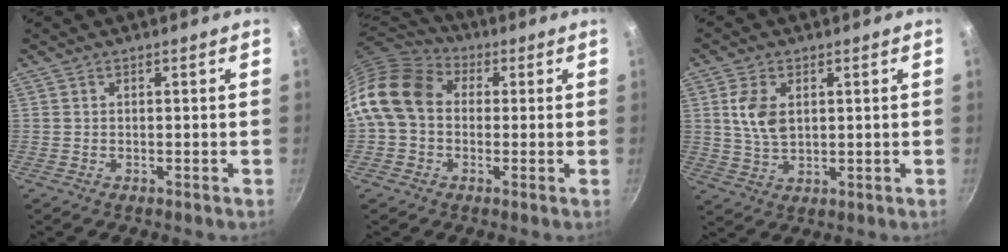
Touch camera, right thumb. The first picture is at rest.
{"total": 14.7, "force": [1.2, 11.4, 9.2], "torque": [-0.156, 0.029, 0.003]}
{"total": 6.8, "force": [1.6, 4.1, 5.2], "torque": [-0.097, -0.007, 0.034]}